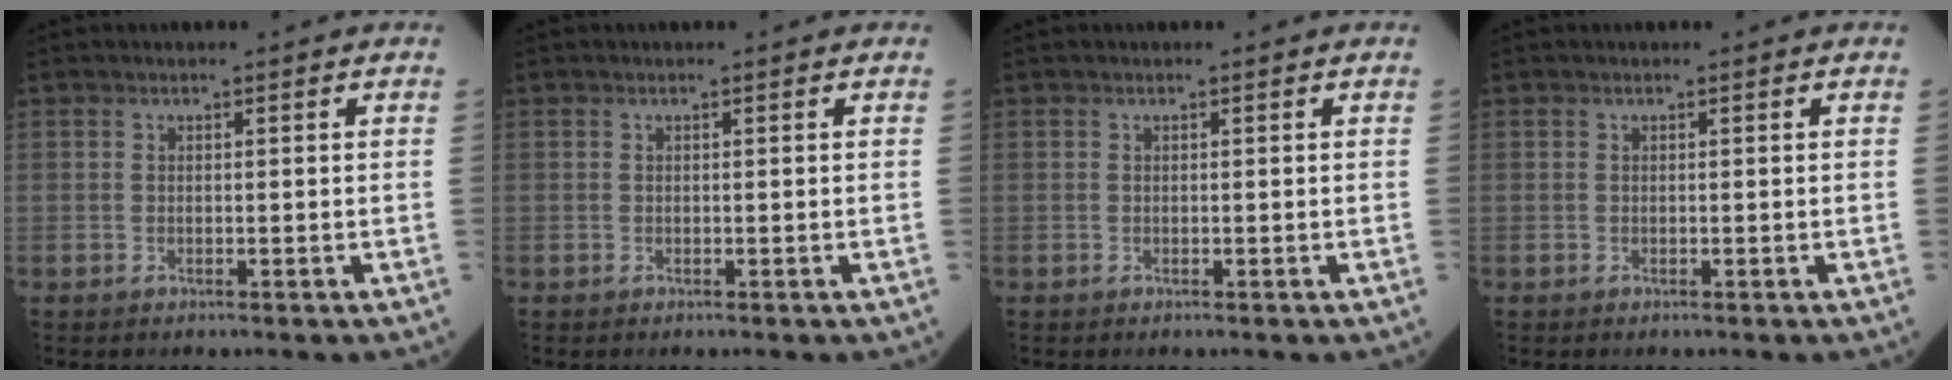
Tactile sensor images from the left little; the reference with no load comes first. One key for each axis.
{"total": 0.0}
{"total": 0.0}
{"total": 0.0}